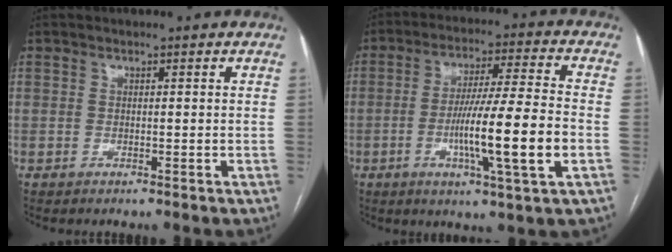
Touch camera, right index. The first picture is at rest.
{"total": 14.0, "force": [-3.2, -0.4, 13.7], "torque": [-0.239, -0.006, -0.058]}